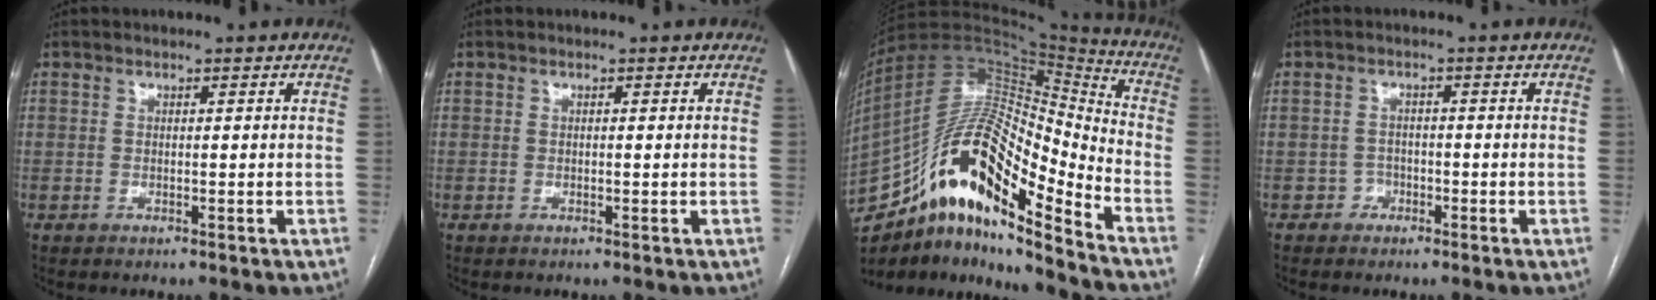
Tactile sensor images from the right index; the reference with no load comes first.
{"total": 0.0}
{"total": 22.5, "force": [-13.2, 5.4, 17.5], "torque": [-0.331, 0.024, -0.225]}
{"total": 1.7, "force": [-1.0, 1.4, -0.1], "torque": [0.007, 0.008, -0.020]}